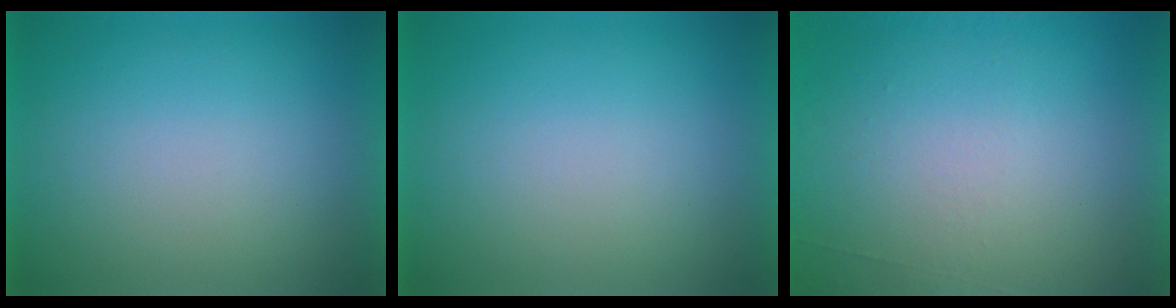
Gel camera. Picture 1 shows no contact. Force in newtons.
{"total": 0.0}
{"total": 6.9}